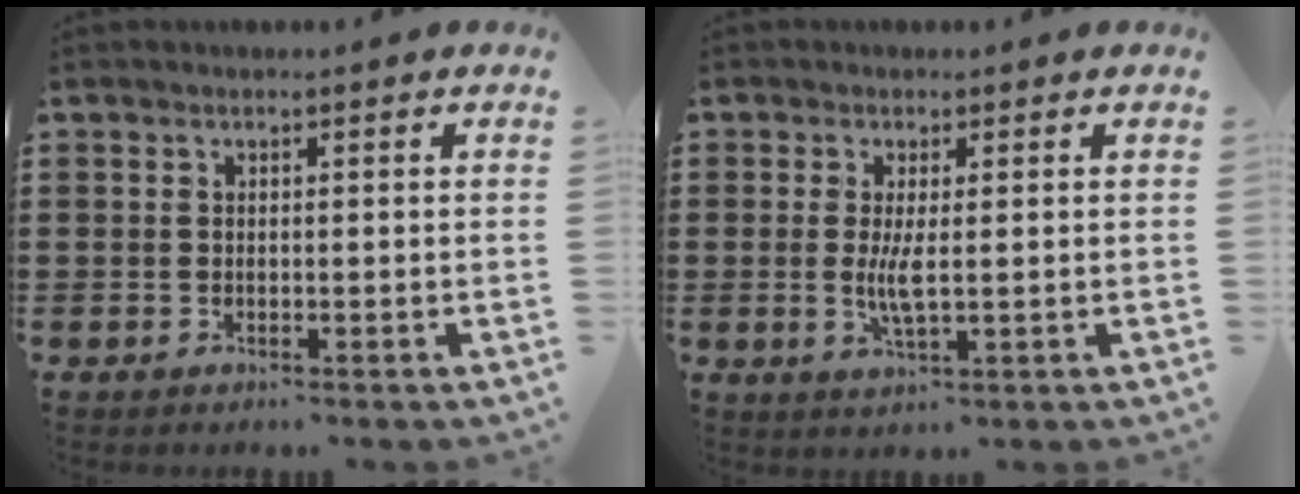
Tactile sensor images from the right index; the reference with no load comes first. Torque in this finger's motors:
{"motor_torque": [2.06, 0.08, 0.87, 0.16]}